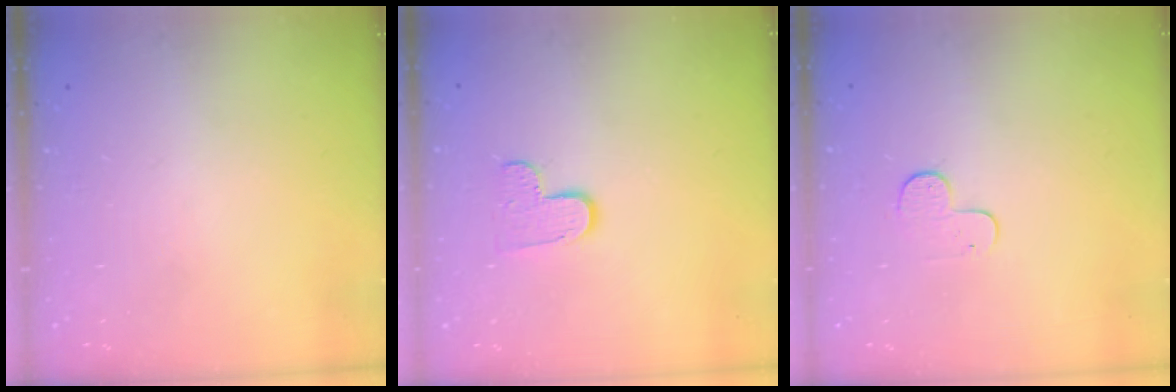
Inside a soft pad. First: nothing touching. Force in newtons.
{"total": 8.0, "press": 7.9, "slide": 0.6}
{"total": 5.0, "press": 5.0, "slide": 0.5}